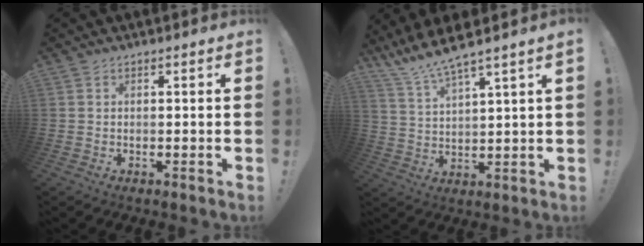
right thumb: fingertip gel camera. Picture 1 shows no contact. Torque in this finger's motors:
{"motor_torque": [0.06, 0.06, 0.63, 0.62, 0.11]}